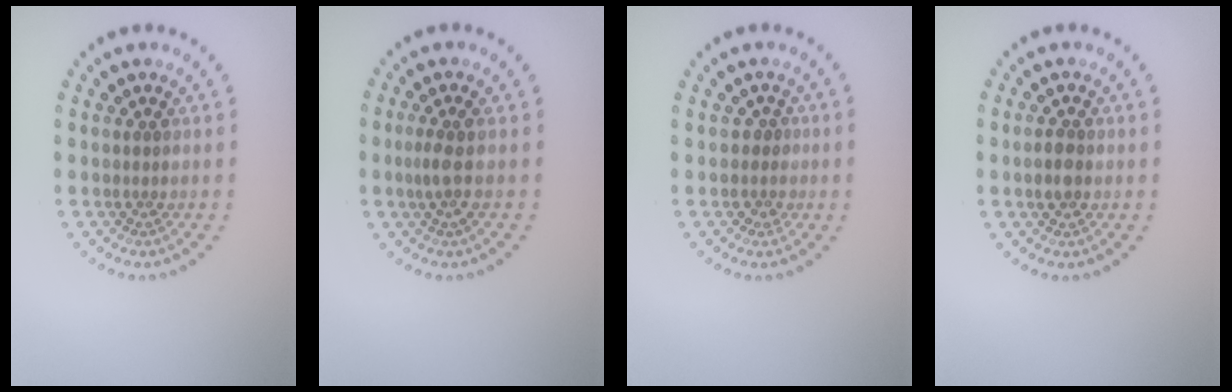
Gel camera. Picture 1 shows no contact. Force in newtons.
{"total": 1.9, "press": 1.5, "slide": 1.2}
{"total": 1.6, "press": 1.2, "slide": 1.1}
{"total": 1.8, "press": 1.8, "slide": 0.2}